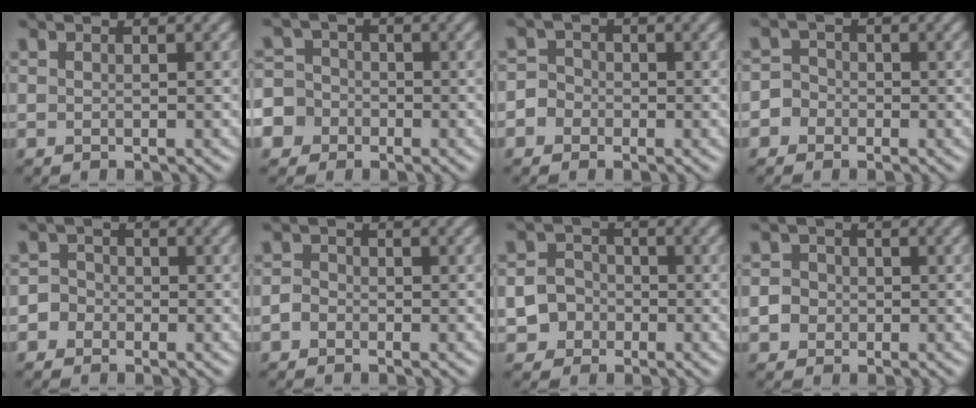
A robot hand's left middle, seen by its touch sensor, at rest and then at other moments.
{"total": 7.5, "force": [-3.7, 6.3, 1.4], "torque": [-0.038, -0.004, -0.094]}
{"total": 2.9, "force": [-1.3, 2.5, 0.4], "torque": [0.016, 0.010, -0.039]}
{"total": 3.3, "force": [-1.6, 2.8, 0.3], "torque": [0.020, 0.011, -0.047]}
{"total": 3.0, "force": [-1.5, 2.6, 0.3], "torque": [0.019, 0.012, -0.045]}
{"total": 1.4, "force": [-0.8, 1.1, 0.3], "torque": [0.002, 0.001, -0.023]}
{"total": 4.8, "force": [-1.9, 4.3, 1.0], "torque": [0.004, 0.002, -0.049]}
{"total": 3.2, "force": [-0.7, 3.0, 0.9], "torque": [0.010, 0.019, -0.031]}